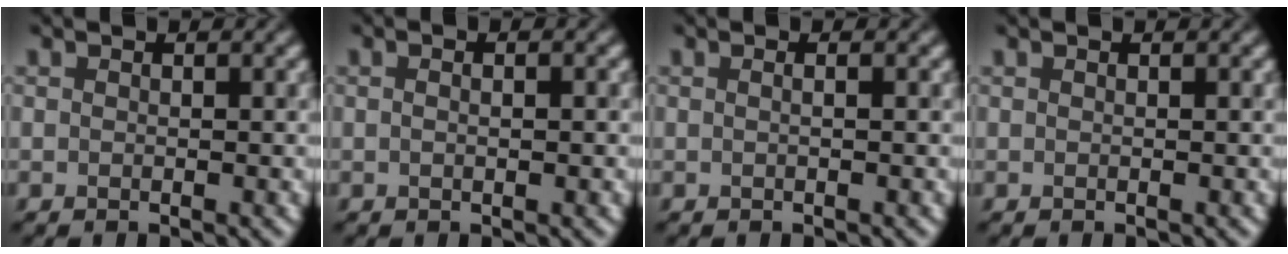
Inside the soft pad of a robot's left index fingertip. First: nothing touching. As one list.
[{"total": 2.8, "force": [1.0, 1.4, 2.2], "torque": [-0.013, 0.021, -0.015]}, {"total": 1.0, "force": [0.2, 0.4, 0.8], "torque": [-0.006, -0.004, -0.006]}, {"total": 0.0}]